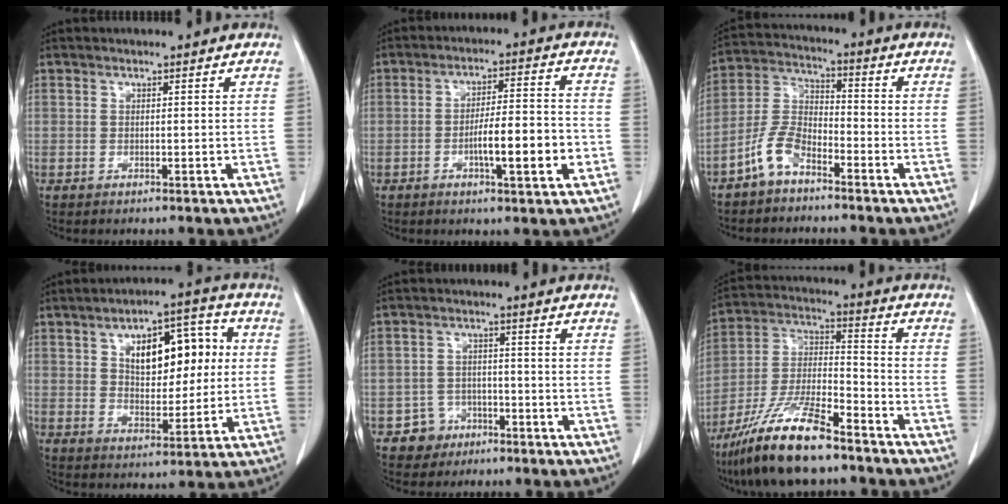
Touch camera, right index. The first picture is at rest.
{"total": 9.1, "force": [-2.8, 1.3, 8.6], "torque": [-0.138, 0.009, -0.044]}
{"total": 7.1, "force": [-4.8, 3.2, 4.0], "torque": [-0.099, 0.011, -0.103]}
{"total": 12.6, "force": [2.8, 6.4, 10.4], "torque": [-0.150, 0.029, 0.049]}
{"total": 4.3, "force": [-2.5, 3.5, -0.1], "torque": [0.010, 0.015, -0.038]}
{"total": 15.4, "force": [-11.3, 2.7, 10.1], "torque": [-0.206, -0.016, -0.207]}